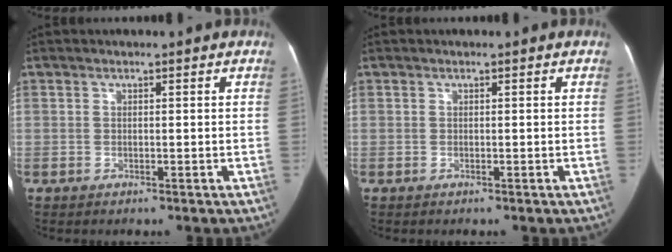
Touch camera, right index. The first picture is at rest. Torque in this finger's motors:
{"motor_torque": [-0.95, -0.12, -1.06, -0.21]}